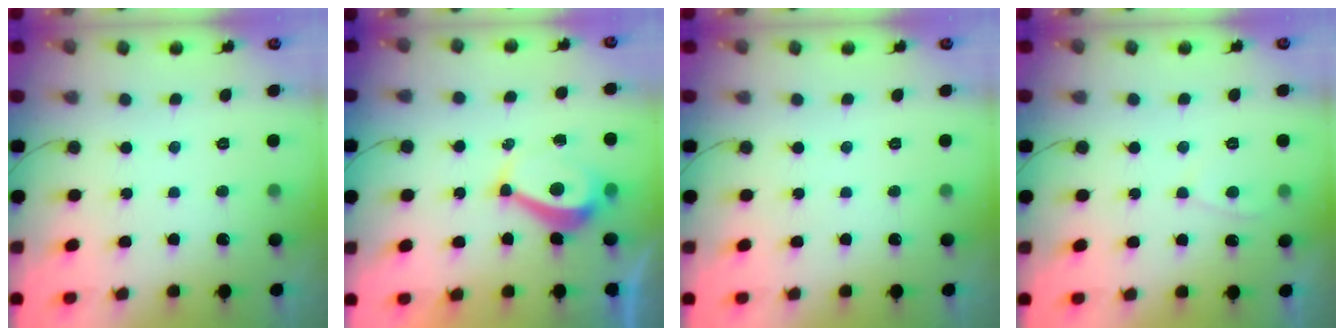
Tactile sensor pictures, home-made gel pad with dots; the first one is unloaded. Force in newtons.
{"total": 6.8, "press": 6.7, "slide": 0.7}
{"total": 0.0}
{"total": 3.7, "press": 3.7, "slide": 0.5}